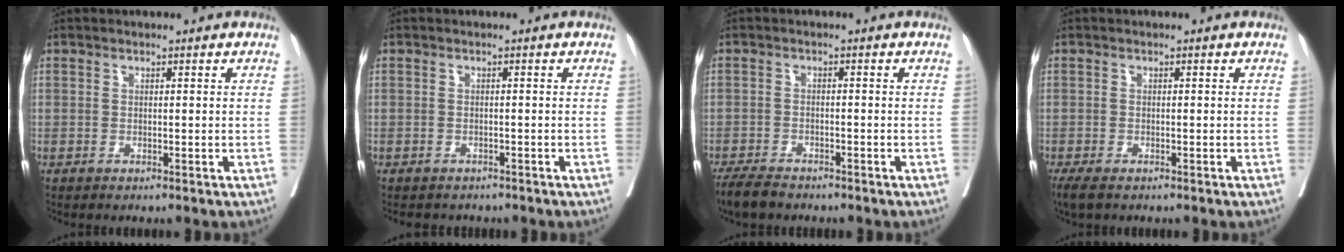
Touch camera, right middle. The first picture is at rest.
{"total": 4.4, "force": [-3.9, 1.9, 0.8], "torque": [-0.011, -0.002, -0.048]}
{"total": 4.5, "force": [-4.0, 1.3, 1.8], "torque": [-0.032, -0.009, -0.068]}
{"total": 3.4, "force": [-2.6, 1.1, 2.0], "torque": [-0.039, -0.013, -0.039]}